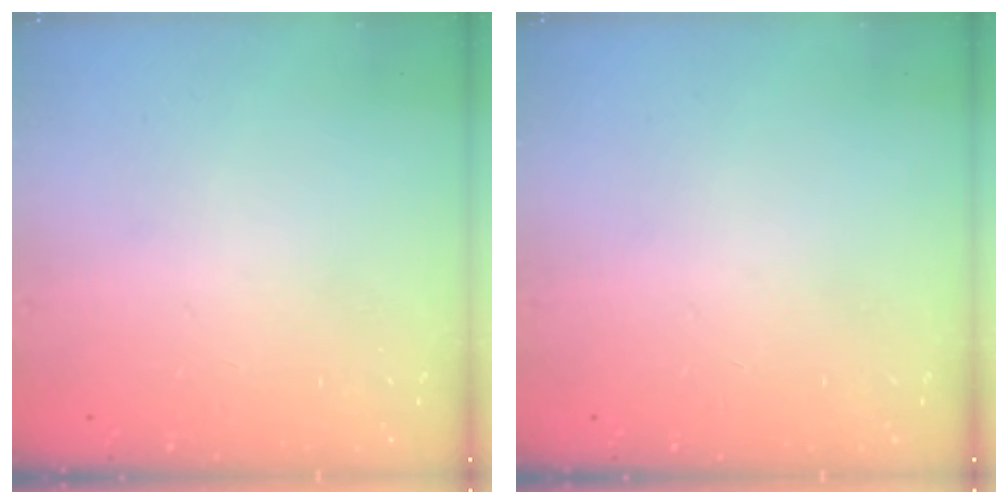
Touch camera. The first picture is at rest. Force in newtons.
{"total": 0.0}